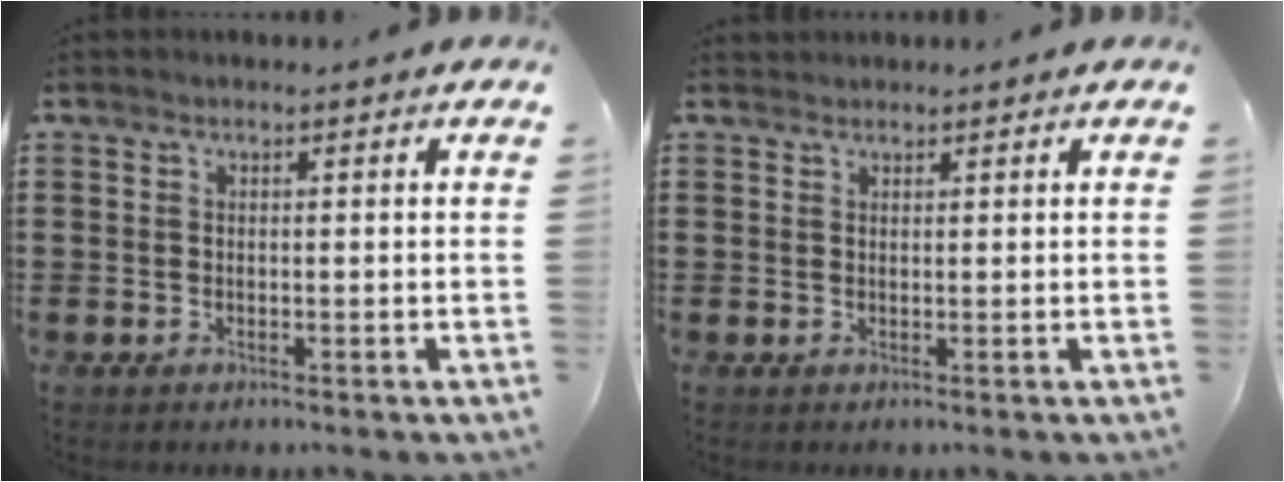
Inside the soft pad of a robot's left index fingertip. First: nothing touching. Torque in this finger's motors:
{"motor_torque": [0.02, -0.02, -0.02, -0.01]}